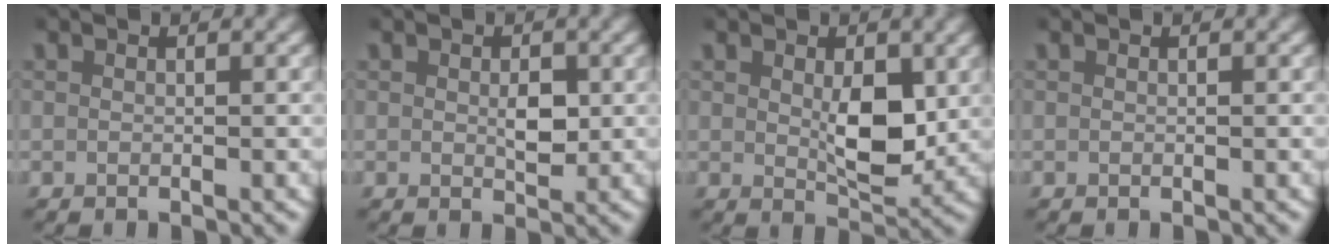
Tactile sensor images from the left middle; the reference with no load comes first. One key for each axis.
{"total": 2.2, "fx": 0.1, "fy": 1.4, "fz": 1.7, "tx": -0.028, "ty": -0.013, "tz": 0.007}
{"total": 4.2, "fx": 0.8, "fy": 2.3, "fz": 3.5, "tx": -0.060, "ty": -0.023, "tz": 0.021}
{"total": 0.0}